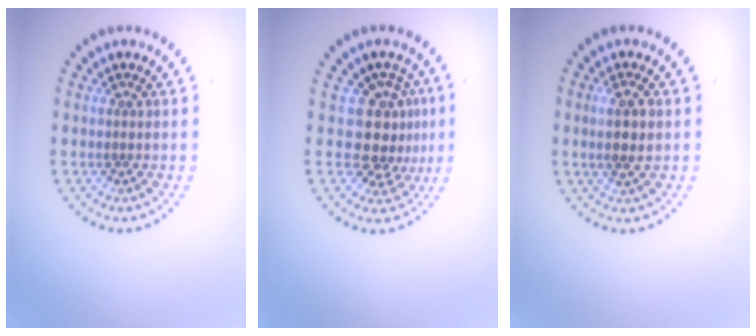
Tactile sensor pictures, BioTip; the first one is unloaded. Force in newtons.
{"total": 3.9, "press": 3.0, "slide": 2.6}
{"total": 2.1, "press": 2.0, "slide": 0.7}